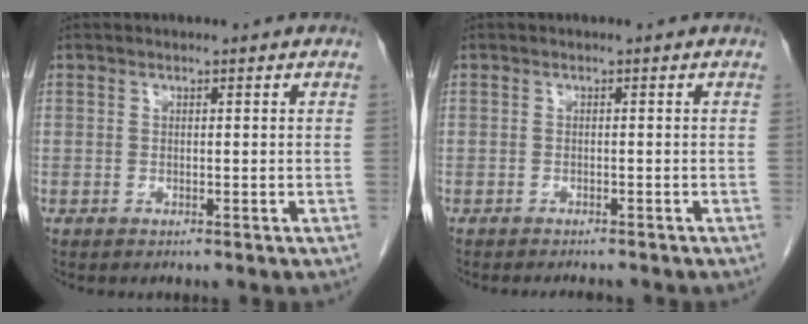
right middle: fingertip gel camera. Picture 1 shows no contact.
{"total": 3.1, "force": [-2.8, 0.8, 1.1], "torque": [-0.011, -0.004, -0.033]}